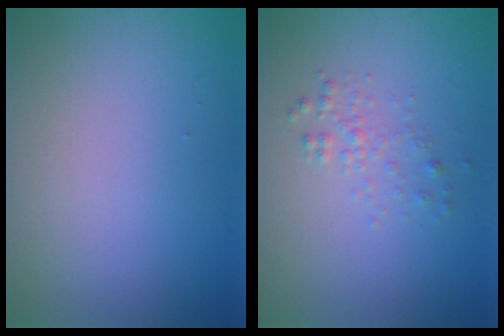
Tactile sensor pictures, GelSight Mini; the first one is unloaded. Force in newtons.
{"total": 1.3, "press": 1.3, "slide": 0.1}